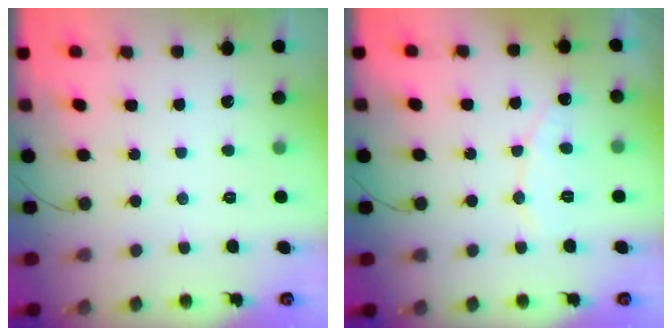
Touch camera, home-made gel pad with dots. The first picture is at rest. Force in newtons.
{"total": 5.9, "press": 5.9, "slide": 0.1}